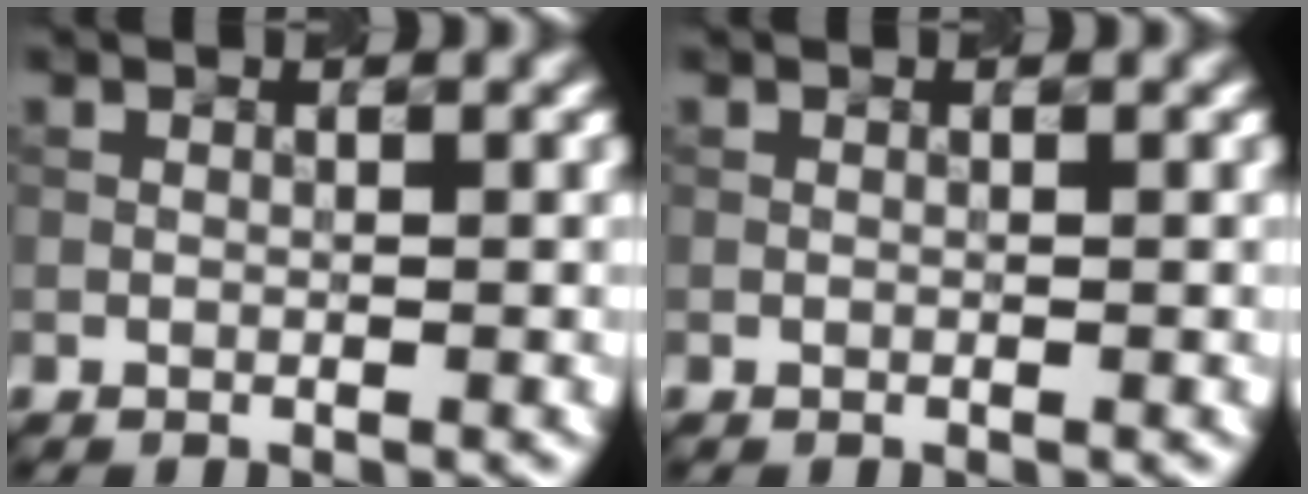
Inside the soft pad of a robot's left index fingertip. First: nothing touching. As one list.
[{"total": 0.0}]